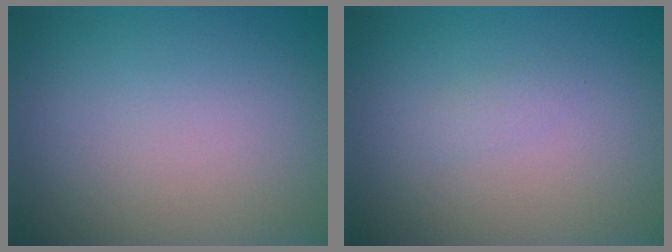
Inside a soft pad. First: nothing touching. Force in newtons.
{"total": 0.7, "press": 0.7, "slide": 0.0}